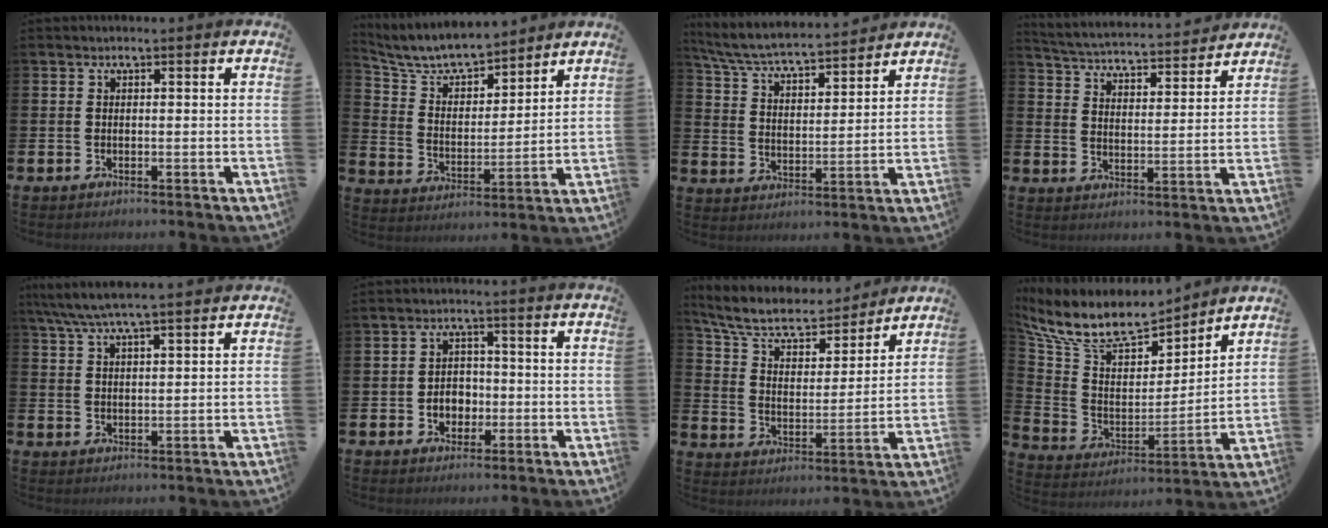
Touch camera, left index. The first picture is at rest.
{"total": 7.5, "force": [6.9, 1.8, 2.2], "torque": [-0.073, -0.045, 0.120]}
{"total": 6.5, "force": [6.1, 0.7, 1.9], "torque": [-0.065, -0.045, 0.104]}
{"total": 4.6, "force": [4.5, 0.5, 0.5], "torque": [-0.029, -0.043, 0.073]}
{"total": 5.9, "force": [5.3, 0.5, 2.6], "torque": [-0.069, -0.014, 0.096]}
{"total": 3.3, "force": [-0.8, 2.8, 1.5], "torque": [-0.020, 0.000, -0.024]}
{"total": 8.8, "force": [7.8, 2.7, 2.9], "torque": [-0.086, -0.057, 0.133]}
{"total": 10.9, "force": [9.5, 3.7, 3.8], "torque": [-0.120, -0.062, 0.167]}